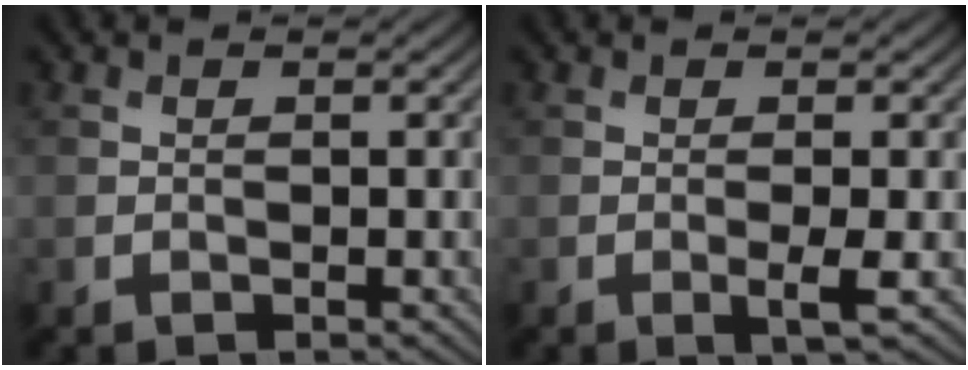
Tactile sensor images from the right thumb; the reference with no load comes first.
{"total": 1.8, "force": [-0.4, 0.1, 1.7], "torque": [-0.034, -0.003, -0.008]}